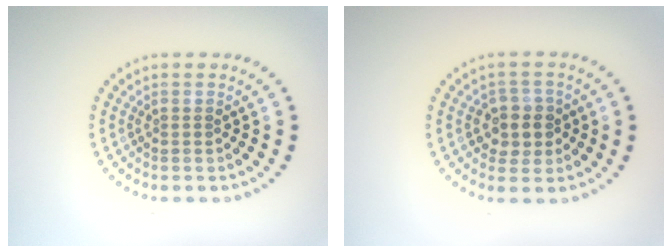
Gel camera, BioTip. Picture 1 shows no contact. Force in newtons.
{"total": 2.9, "press": 2.7, "slide": 0.9}